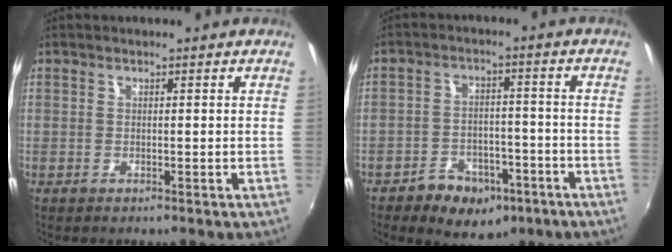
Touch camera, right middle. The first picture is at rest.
{"total": 10.9, "force": [-6.8, 6.9, 5.1], "torque": [-0.114, 0.012, -0.086]}